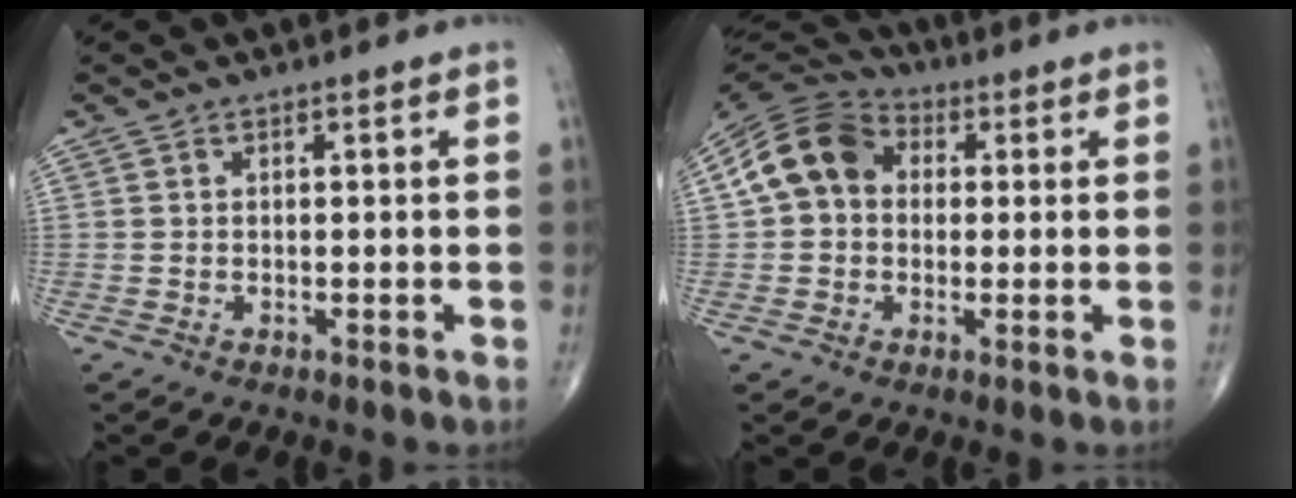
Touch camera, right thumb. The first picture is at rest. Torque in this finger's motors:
{"motor_torque": [-0.04, 0.23, 0.10, -0.04, 0.05]}